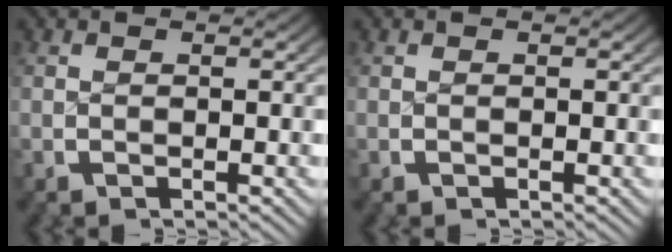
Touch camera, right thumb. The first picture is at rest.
{"total": 0.0}